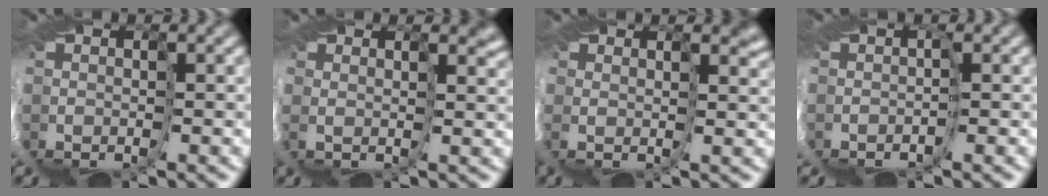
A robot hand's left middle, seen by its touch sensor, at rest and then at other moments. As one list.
[{"total": 4.7, "force": [3.7, 0.8, 2.8], "torque": [-0.032, 0.004, 0.083]}, {"total": 5.1, "force": [3.6, 1.1, 3.5], "torque": [-0.051, 0.007, 0.089]}, {"total": 2.5, "force": [-0.6, -2.4, -0.3], "torque": [0.017, -0.004, 0.022]}]